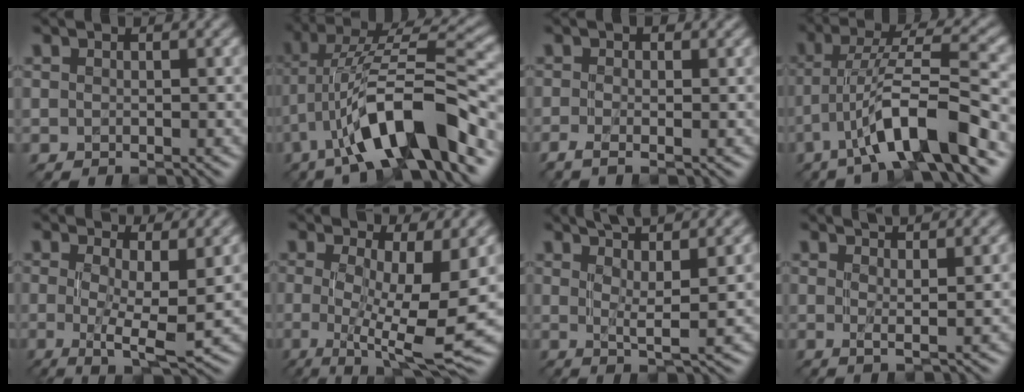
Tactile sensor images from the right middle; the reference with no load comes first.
{"total": 11.1, "force": [-5.1, 3.1, 9.4], "torque": [-0.162, 0.020, -0.092]}
{"total": 2.8, "force": [-0.7, 1.0, 2.5], "torque": [-0.048, -0.009, -0.021]}
{"total": 8.7, "force": [-4.3, 1.6, 7.4], "torque": [-0.124, 0.015, -0.080]}
{"total": 6.9, "force": [1.3, 1.7, 6.5], "torque": [-0.099, -0.009, 0.018]}
{"total": 11.0, "force": [-0.8, 3.0, 10.5], "torque": [-0.154, -0.013, -0.011]}
{"total": 6.8, "force": [3.7, 1.3, 5.5], "torque": [-0.076, 0.010, 0.048]}
{"total": 5.0, "force": [3.0, 1.3, 3.8], "torque": [-0.042, 0.018, 0.018]}